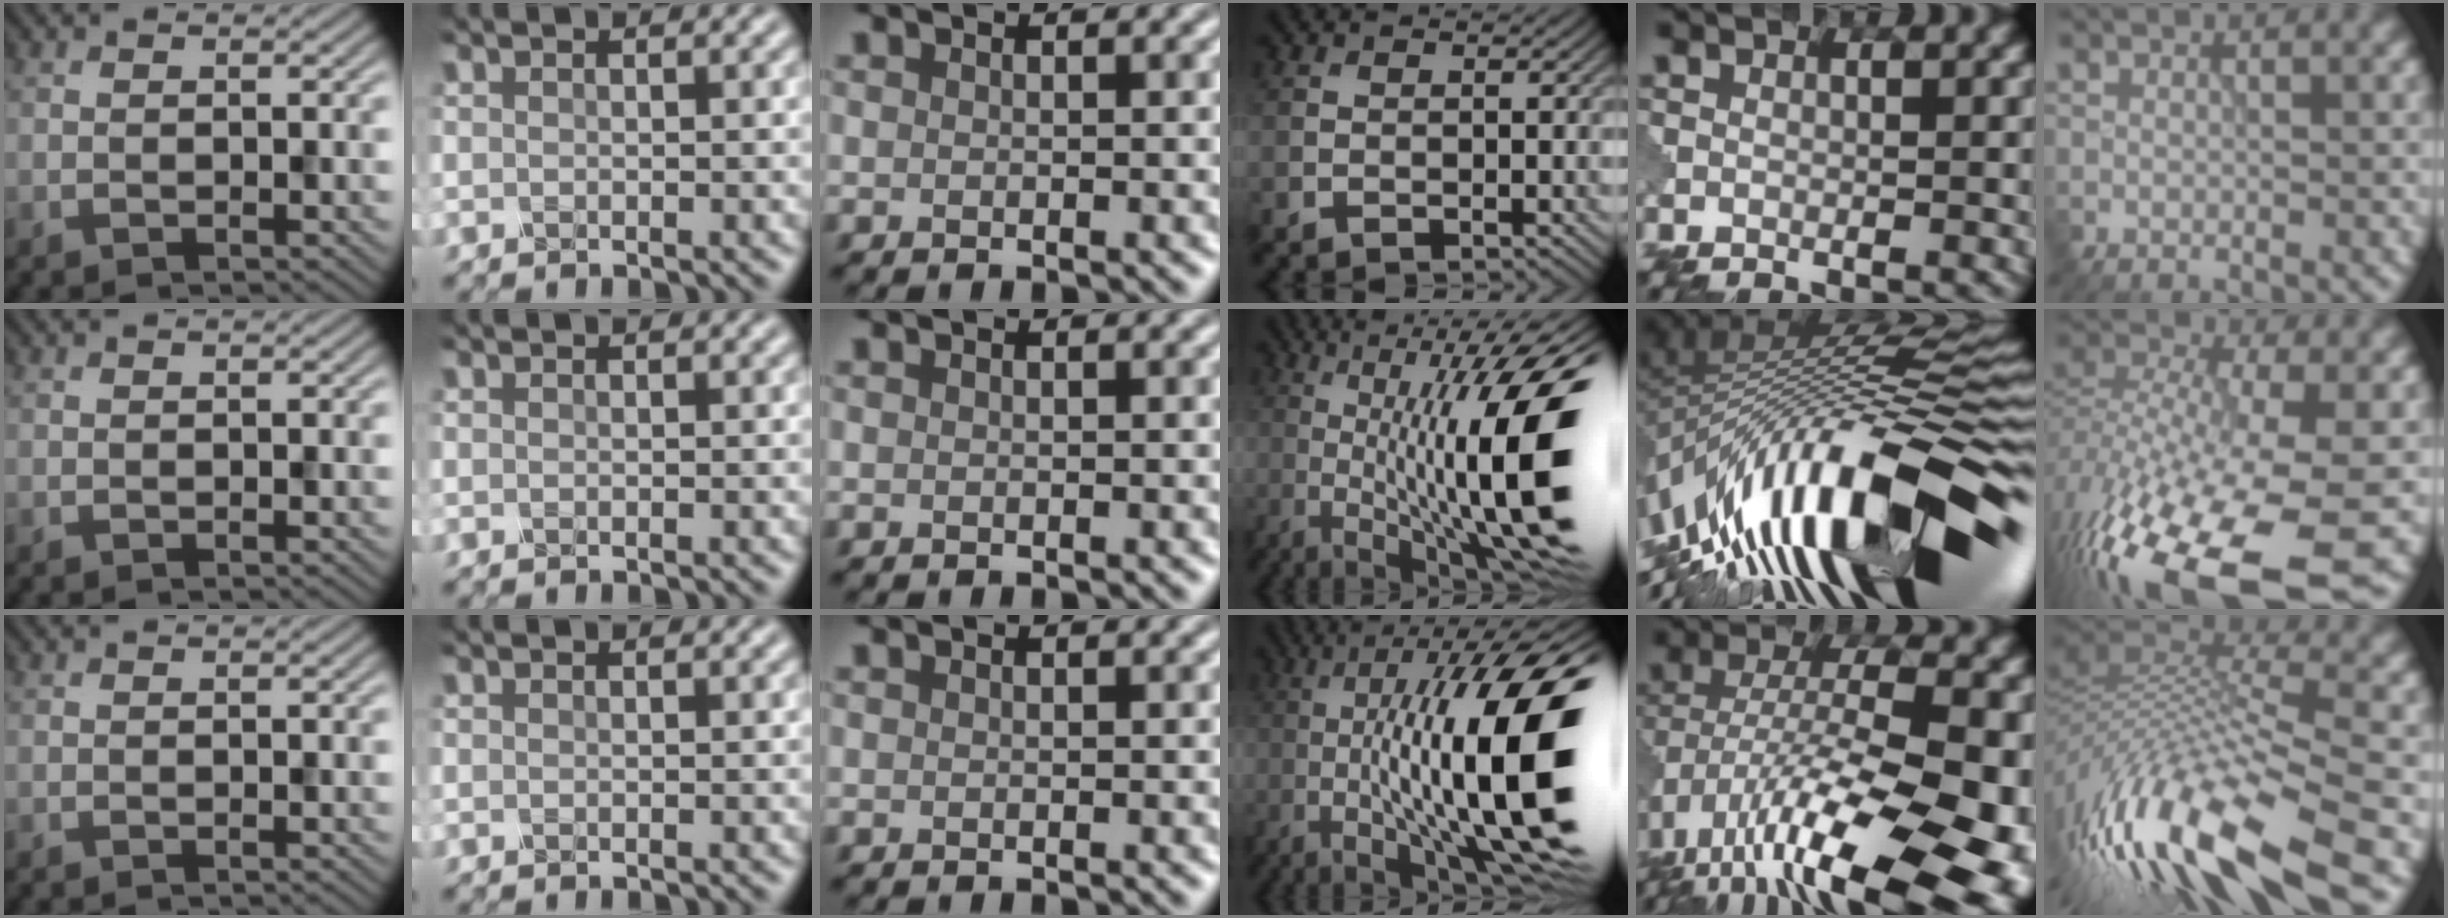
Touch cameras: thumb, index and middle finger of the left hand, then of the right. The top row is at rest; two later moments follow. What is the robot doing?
{"motion": "shake", "object": "plastic piggy bank"}